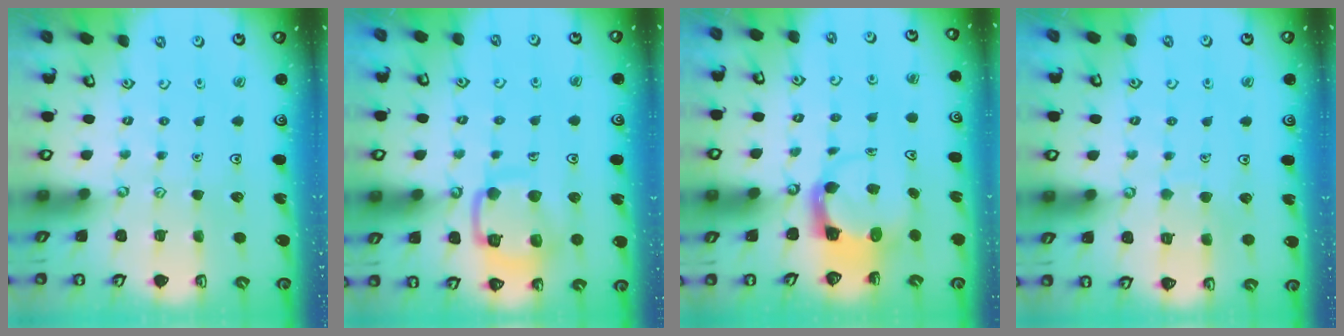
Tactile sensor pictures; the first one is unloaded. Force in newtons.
{"total": 14.0, "press": 13.9, "slide": 1.3}
{"total": 3.7, "press": 3.7, "slide": 0.5}
{"total": 5.8, "press": 5.8, "slide": 0.4}